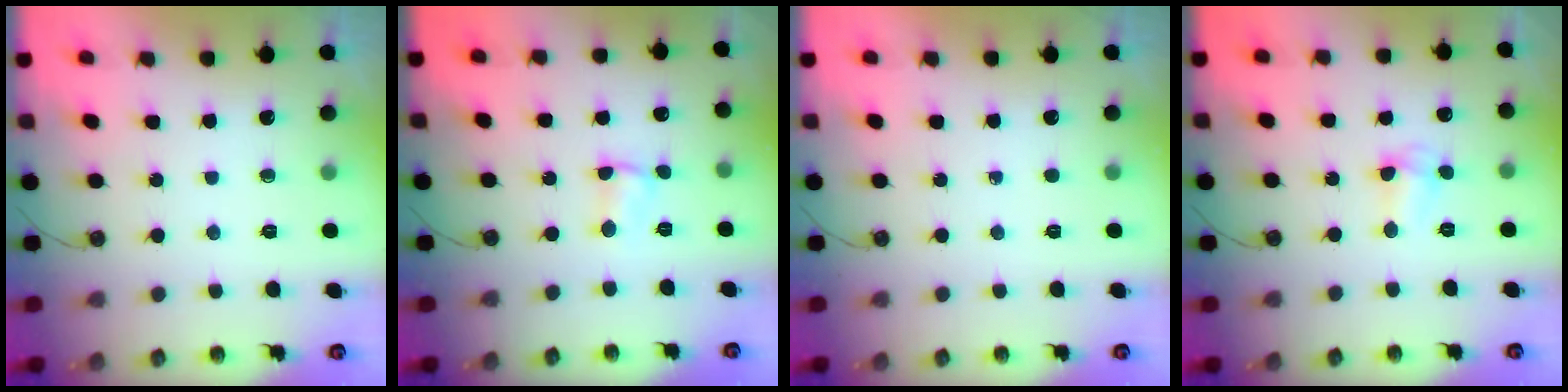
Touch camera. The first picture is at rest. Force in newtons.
{"total": 1.9, "press": 1.9, "slide": 0.3}
{"total": 0.0}
{"total": 2.9, "press": 2.9, "slide": 0.3}